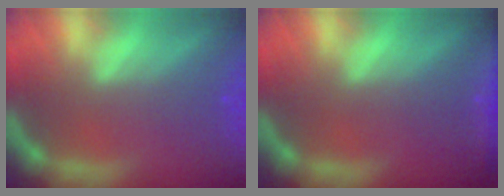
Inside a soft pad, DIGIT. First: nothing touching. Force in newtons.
{"total": 2.4}